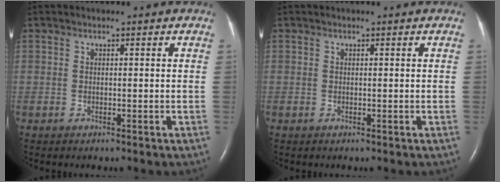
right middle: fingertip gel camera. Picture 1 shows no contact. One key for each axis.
{"total": 0.0}